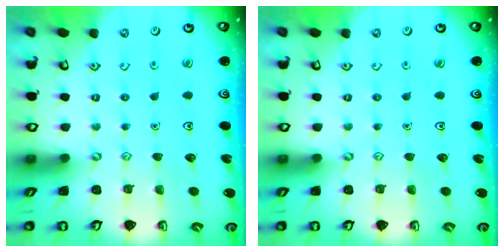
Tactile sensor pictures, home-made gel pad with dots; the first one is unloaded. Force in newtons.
{"total": 0.0}